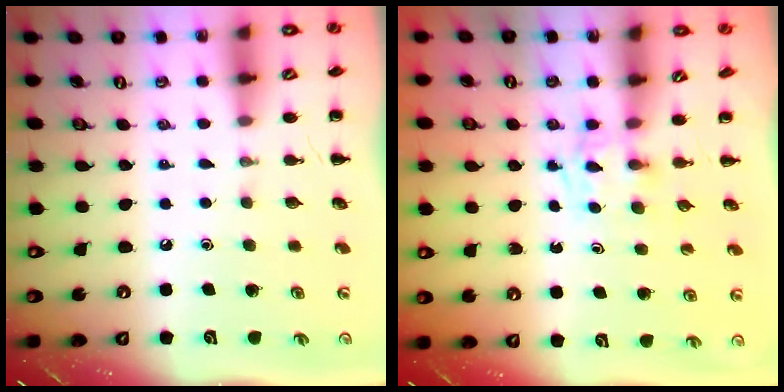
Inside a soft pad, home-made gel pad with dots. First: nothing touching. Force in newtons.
{"total": 2.7, "press": 2.5, "slide": 1.0}